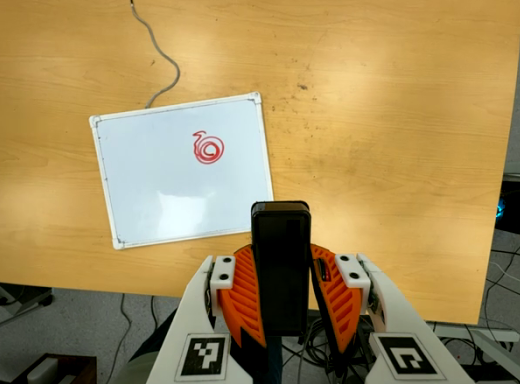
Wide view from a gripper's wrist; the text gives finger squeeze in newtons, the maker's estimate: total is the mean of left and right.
{"total": 8.7, "left": 7.5, "right": 9.9}